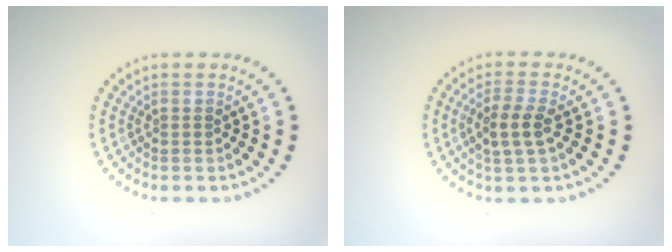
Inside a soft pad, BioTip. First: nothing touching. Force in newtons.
{"total": 2.7, "press": 2.5, "slide": 0.9}